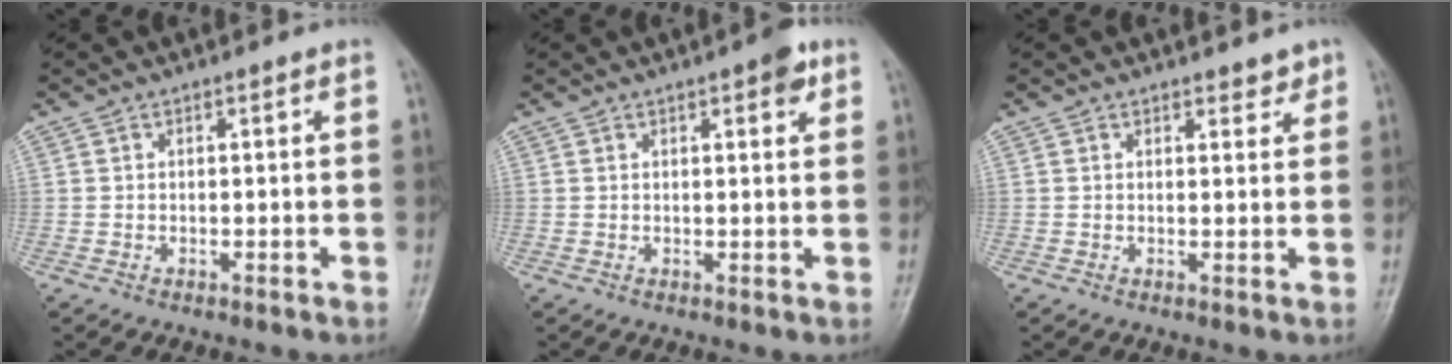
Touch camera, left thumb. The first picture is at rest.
{"total": 3.5, "force": [2.0, 1.3, 2.6], "torque": [-0.026, -0.005, 0.020]}
{"total": 2.2, "force": [1.8, 1.1, 0.7], "torque": [0.009, -0.011, 0.020]}